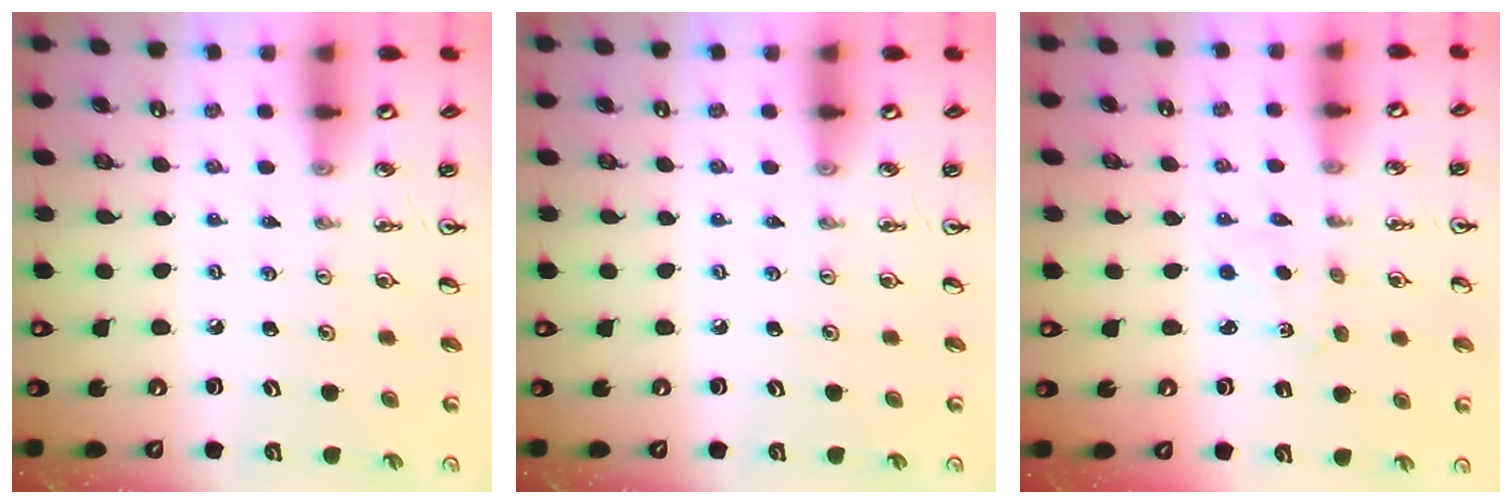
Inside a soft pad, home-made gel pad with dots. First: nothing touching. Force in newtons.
{"total": 0.0}
{"total": 1.4, "press": 1.4, "slide": 0.2}